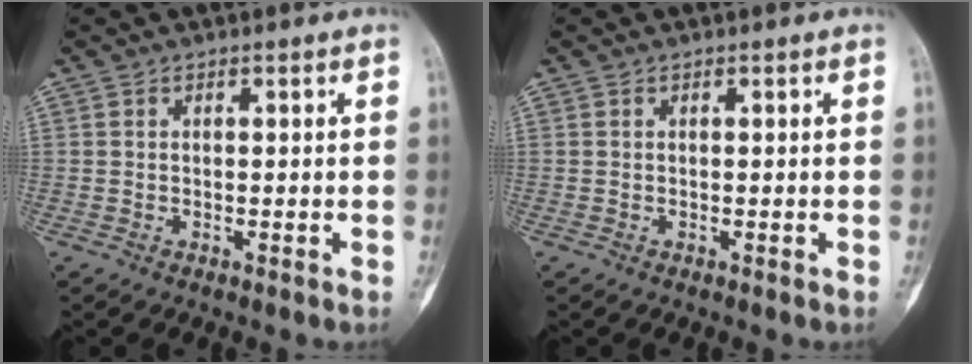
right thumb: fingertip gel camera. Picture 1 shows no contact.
{"total": 0.0}